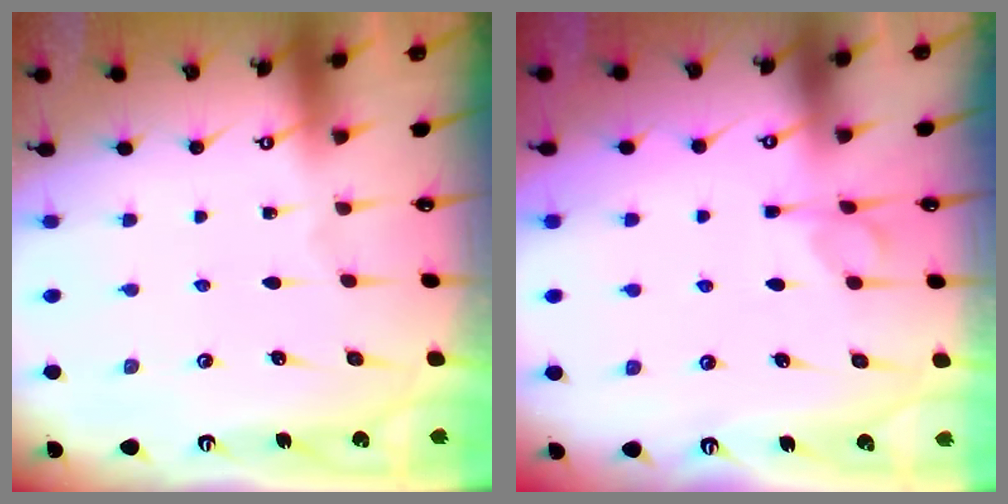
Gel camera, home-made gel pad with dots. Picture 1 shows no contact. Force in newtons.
{"total": 1.7, "press": 1.5, "slide": 0.9}